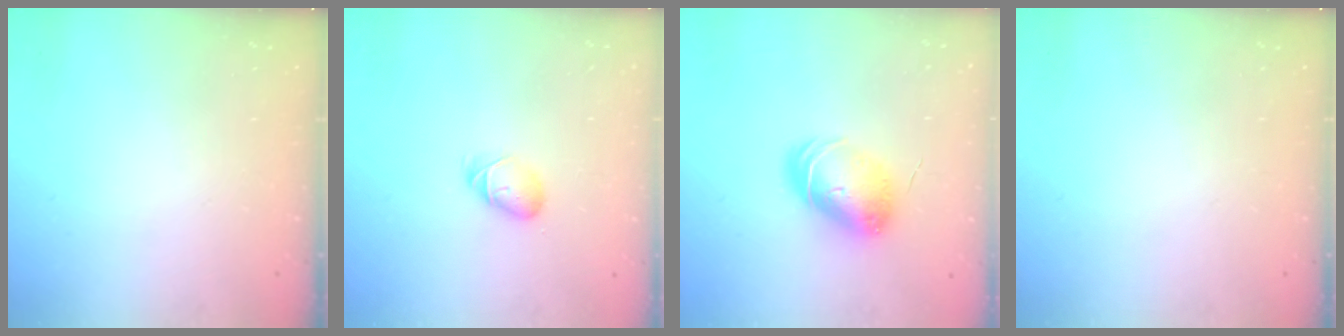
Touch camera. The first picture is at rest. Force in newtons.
{"total": 5.6, "press": 5.6, "slide": 0.9}
{"total": 10.3, "press": 10.3, "slide": 0.8}
{"total": 0.0}